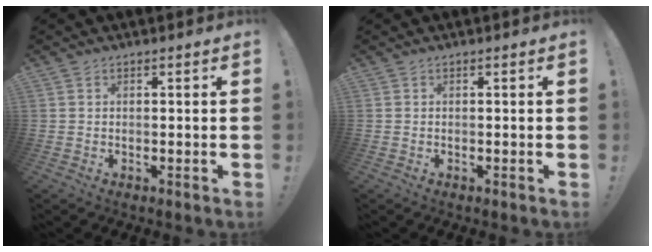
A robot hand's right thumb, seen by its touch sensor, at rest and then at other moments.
{"total": 0.0}